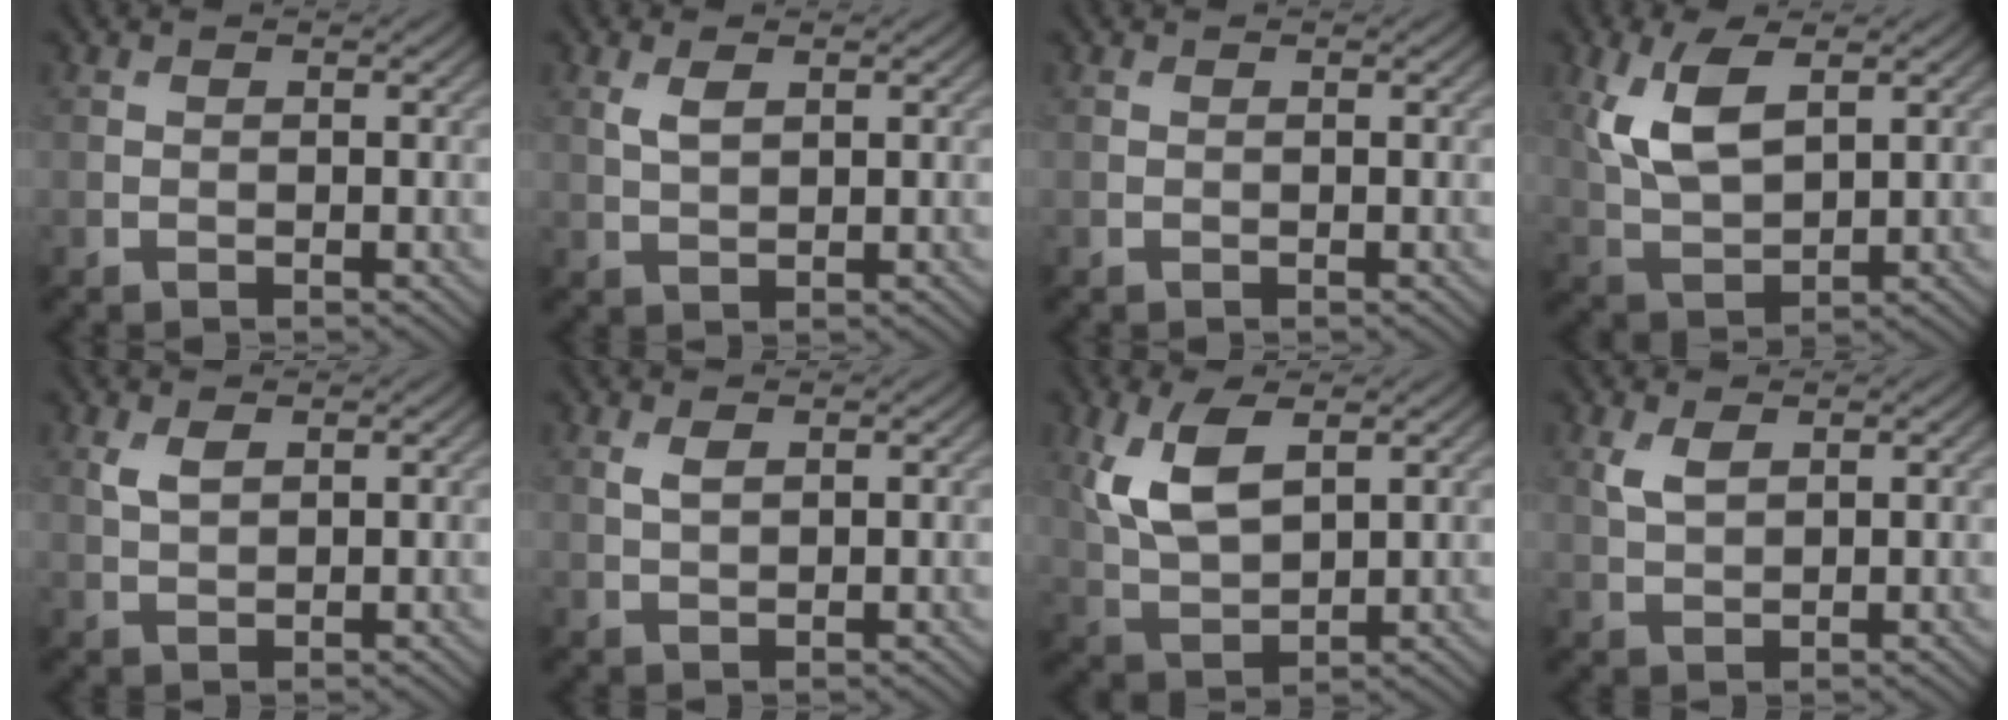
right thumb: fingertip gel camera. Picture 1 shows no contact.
{"total": 2.3, "force": [1.0, 1.0, 1.8], "torque": [-0.044, 0.000, 0.023]}
{"total": 0.0}
{"total": 8.3, "force": [2.8, 4.0, 6.6], "torque": [-0.152, 0.002, 0.056]}
{"total": 2.3, "force": [1.1, 1.1, 1.7], "torque": [-0.042, 0.001, 0.024]}
{"total": 1.7, "force": [0.8, 0.7, 1.3], "torque": [-0.034, 0.000, 0.019]}
{"total": 8.3, "force": [2.9, 4.1, 6.7], "torque": [-0.154, 0.002, 0.058]}
{"total": 2.8, "force": [1.3, 1.4, 2.1], "torque": [-0.053, 0.000, 0.029]}